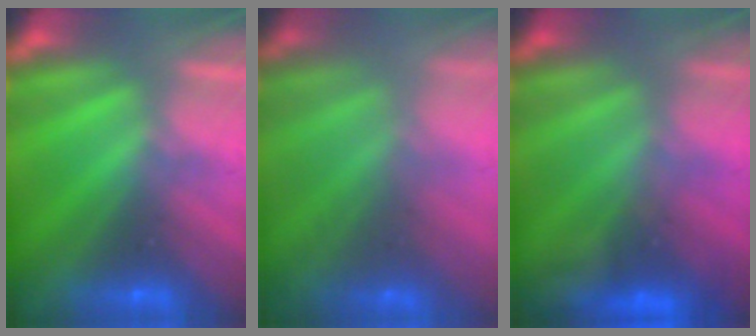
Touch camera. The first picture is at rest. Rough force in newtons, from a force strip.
{"total": 5.6}
{"total": 4.8}